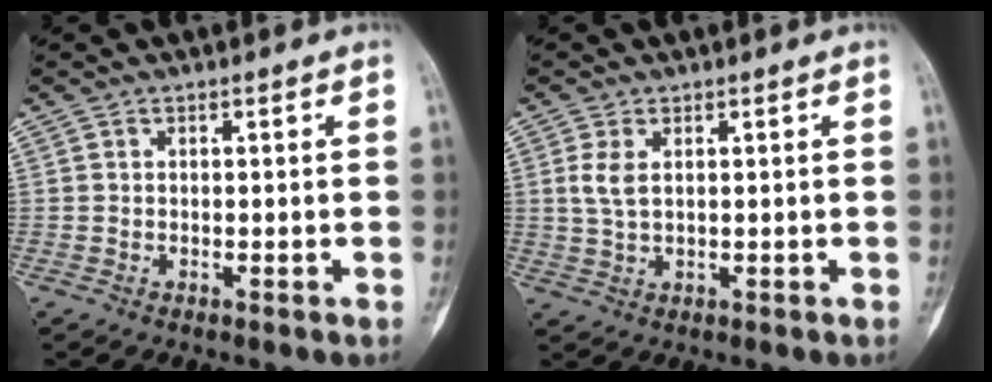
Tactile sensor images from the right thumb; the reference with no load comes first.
{"total": 3.7, "force": [1.0, 1.9, 3.0], "torque": [-0.070, -0.002, 0.028]}